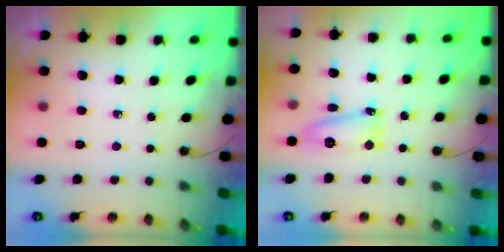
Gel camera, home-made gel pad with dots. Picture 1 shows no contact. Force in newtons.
{"total": 11.4, "press": 10.7, "slide": 4.0}